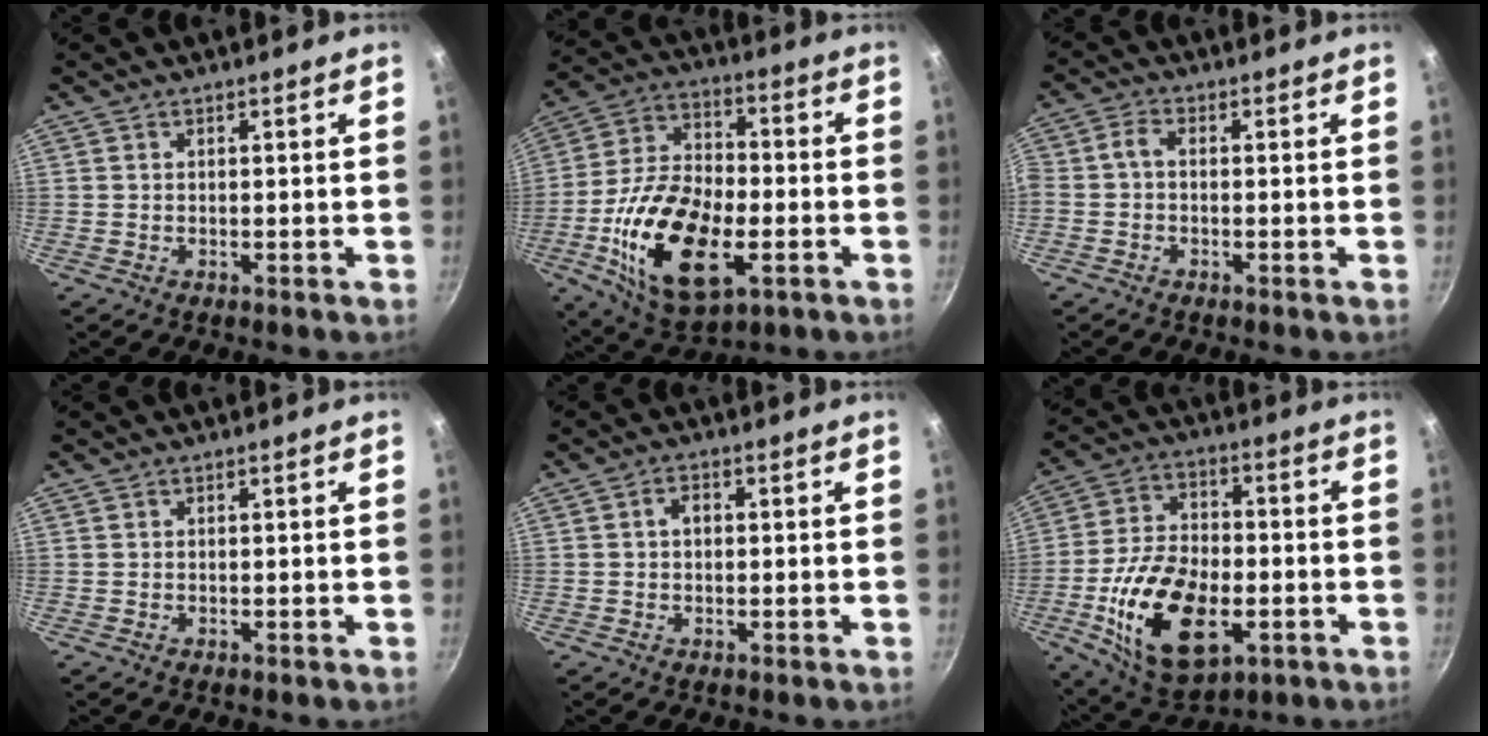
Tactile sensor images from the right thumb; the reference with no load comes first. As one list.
[{"total": 22.3, "force": [-6.0, 11.8, 18.0], "torque": [-0.328, 0.019, -0.105]}, {"total": 2.8, "force": [-0.8, 1.7, 2.1], "torque": [-0.053, 0.015, -0.026]}, {"total": 0.0}, {"total": 2.5, "force": [0.3, 1.7, 1.7], "torque": [-0.019, 0.008, 0.003]}, {"total": 20.4, "force": [-5.6, 11.6, 15.9], "torque": [-0.278, 0.020, -0.090]}]